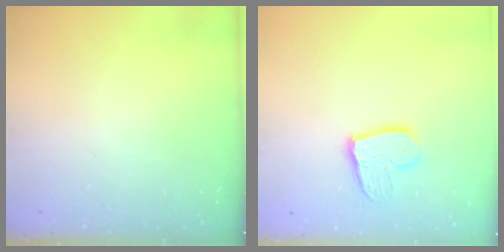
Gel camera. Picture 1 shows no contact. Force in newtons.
{"total": 11.4, "press": 11.4, "slide": 1.0}